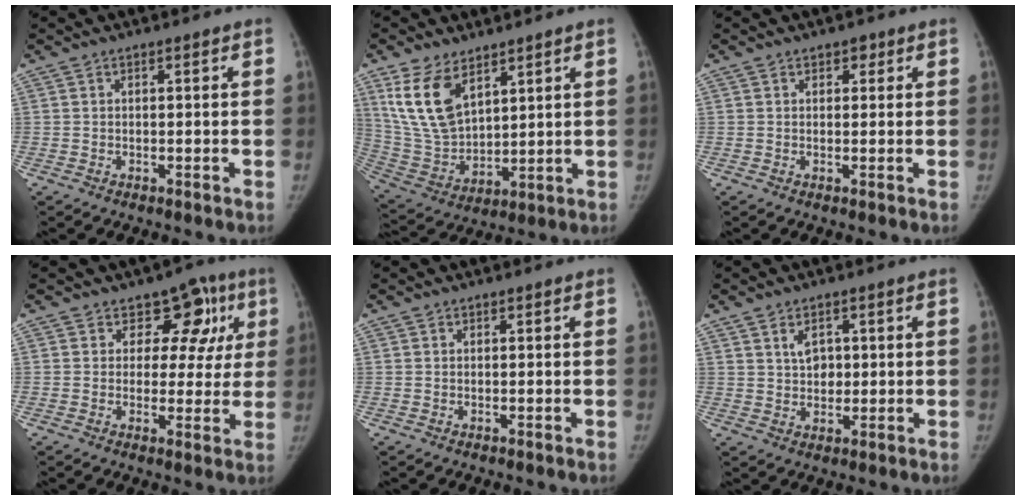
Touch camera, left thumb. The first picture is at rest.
{"total": 13.9, "force": [7.5, 7.8, 8.8], "torque": [-0.151, -0.034, 0.167]}
{"total": 1.6, "force": [0.9, 1.2, 0.6], "torque": [0.008, -0.002, 0.007]}
{"total": 9.1, "force": [3.9, 6.8, 4.5], "torque": [0.011, -0.005, 0.045]}
{"total": 0.0}
{"total": 4.0, "force": [1.4, 3.0, 2.2], "torque": [-0.017, -0.009, 0.027]}